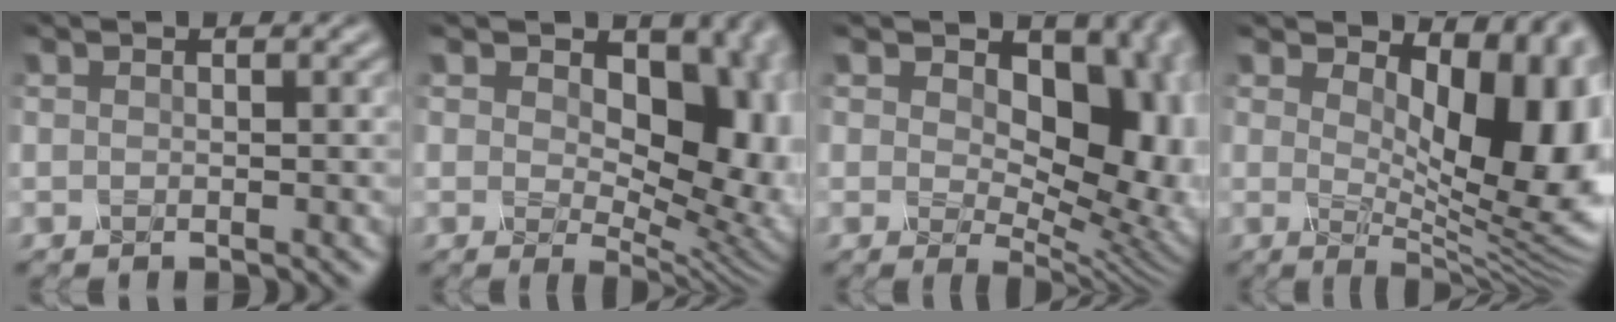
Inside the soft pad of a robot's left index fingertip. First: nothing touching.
{"total": 13.0, "force": [2.5, 8.0, 10.0], "torque": [-0.120, -0.009, 0.040]}
{"total": 14.8, "force": [3.0, 9.3, 11.1], "torque": [-0.115, -0.004, 0.053]}
{"total": 11.4, "force": [2.6, 5.5, 9.7], "torque": [-0.131, -0.010, 0.045]}